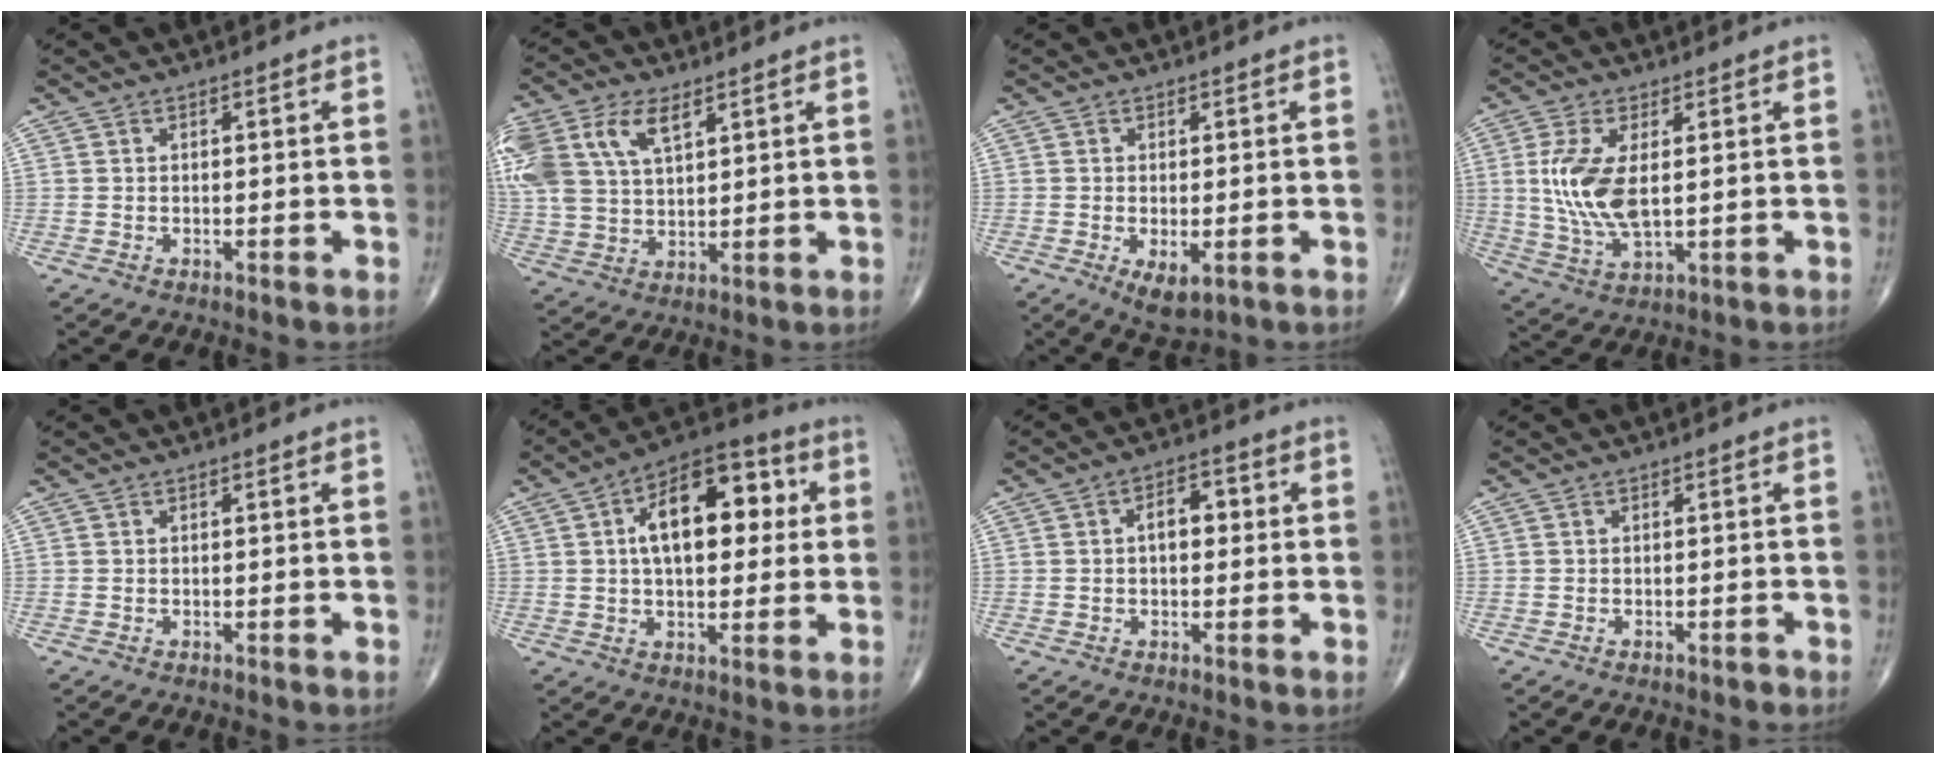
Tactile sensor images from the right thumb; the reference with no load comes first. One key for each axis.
{"total": 17.3, "fx": 7.7, "fy": 10.2, "fz": 11.7, "tx": -0.282, "ty": 0.009, "tz": 0.149}
{"total": 4.7, "fx": -1.4, "fy": 2.1, "fz": 4.0, "tx": -0.068, "ty": -0.012, "tz": -0.015}
{"total": 11.0, "fx": 1.3, "fy": 5.0, "fz": 9.7, "tx": -0.211, "ty": -0.012, "tz": 0.035}
{"total": 0.0}
{"total": 16.5, "fx": 3.4, "fy": 9.0, "fz": 13.5, "tx": -0.175, "ty": 0.020, "tz": 0.046}
{"total": 5.1, "fx": 0.6, "fy": 3.1, "fz": 4.0, "tx": -0.050, "ty": 0.016, "tz": 0.003}
{"total": 0.7, "fx": -0.6, "fy": 0.4, "fz": 0.2, "tx": -0.003, "ty": 0.002, "tz": -0.011}